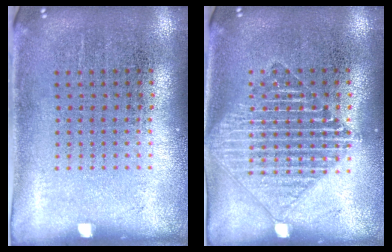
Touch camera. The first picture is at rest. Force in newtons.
{"total": 1.7, "press": 1.7, "slide": 0.2}